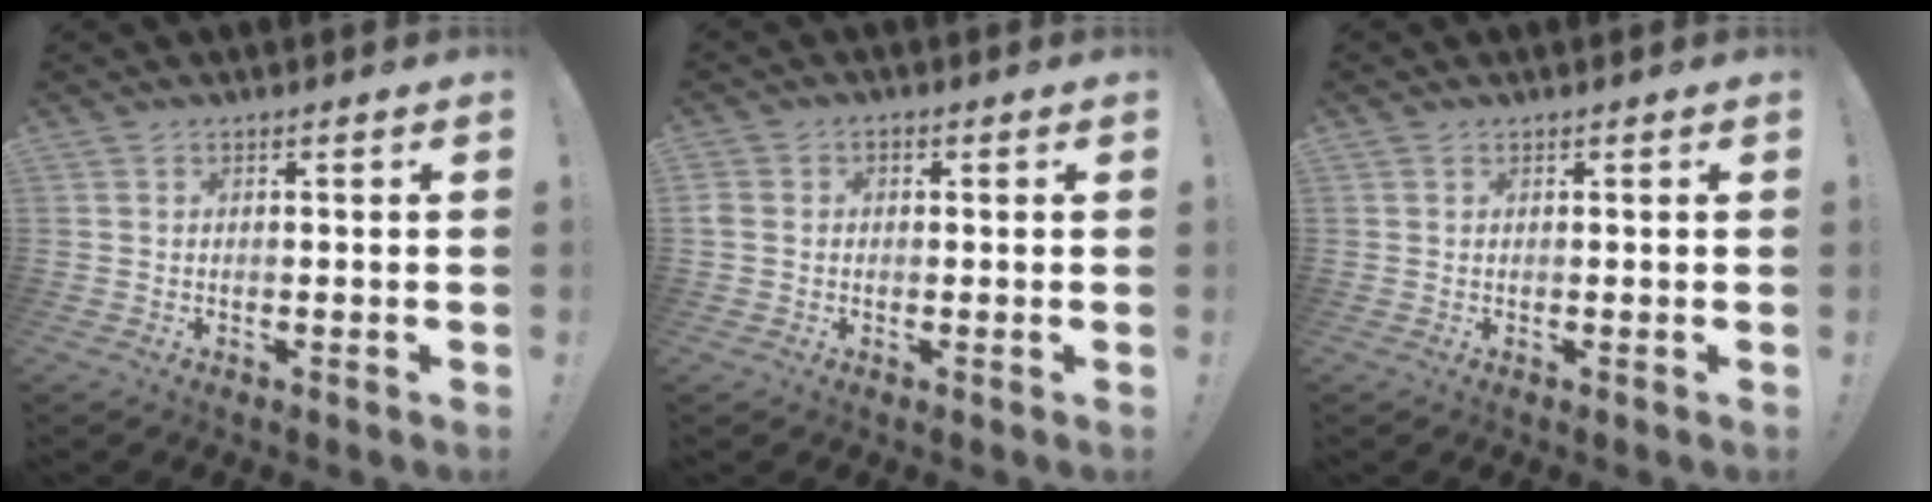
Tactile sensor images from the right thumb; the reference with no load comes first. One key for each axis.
{"total": 3.3, "fx": -0.4, "fy": 2.8, "fz": 1.7, "tx": -0.028, "ty": 0.003, "tz": -0.008}
{"total": 0.5, "fx": 0.4, "fy": 0.4, "fz": 0.0, "tx": 0.008, "ty": -0.003, "tz": 0.006}